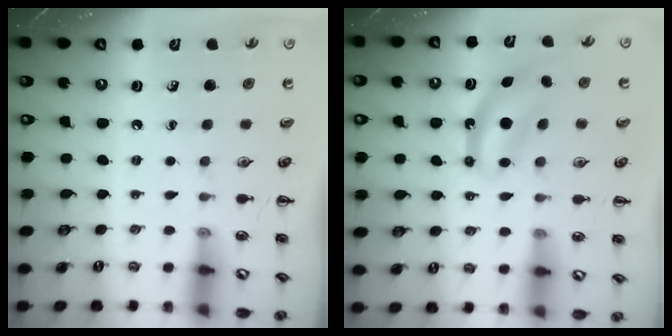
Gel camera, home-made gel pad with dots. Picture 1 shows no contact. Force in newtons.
{"total": 8.5, "press": 8.4, "slide": 1.2}